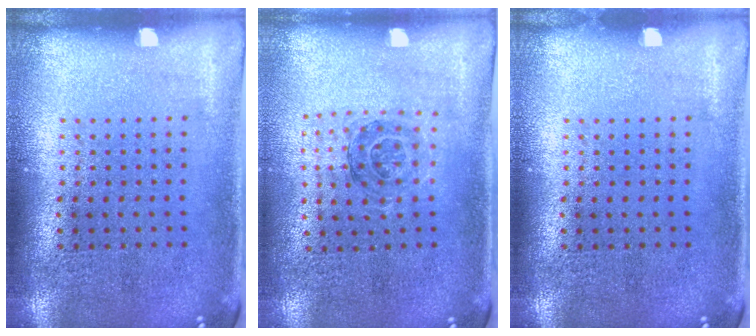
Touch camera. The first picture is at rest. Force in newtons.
{"total": 1.0, "press": 1.0, "slide": 0.1}
{"total": 0.0}